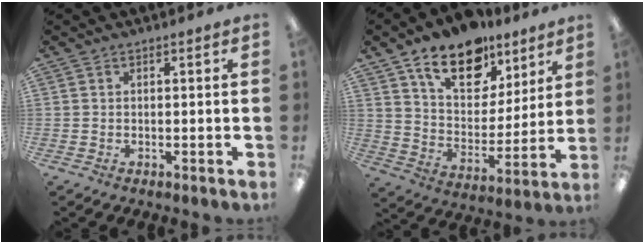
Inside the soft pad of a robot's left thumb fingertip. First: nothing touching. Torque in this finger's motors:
{"motor_torque": [0.57, 0.65, 1.45, -1.33, 0.17]}